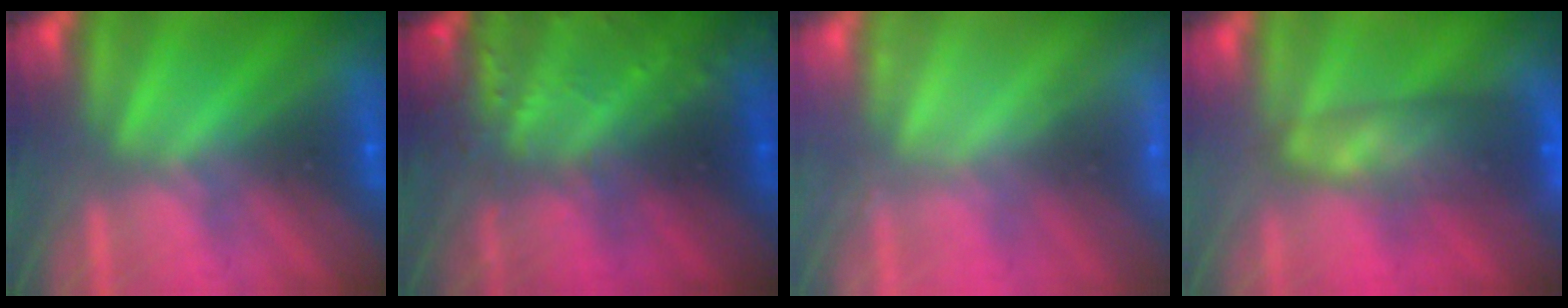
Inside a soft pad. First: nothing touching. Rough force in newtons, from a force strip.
{"total": 6.6}
{"total": 2.2}
{"total": 7.3}